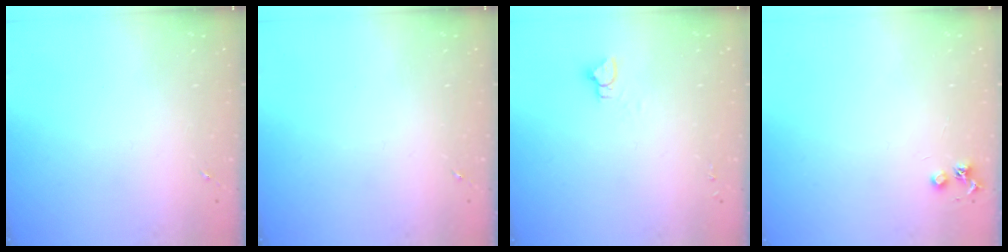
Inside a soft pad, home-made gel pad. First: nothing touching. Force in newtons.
{"total": 0.0}
{"total": 3.2, "press": 3.2, "slide": 0.2}
{"total": 4.1, "press": 4.1, "slide": 0.5}